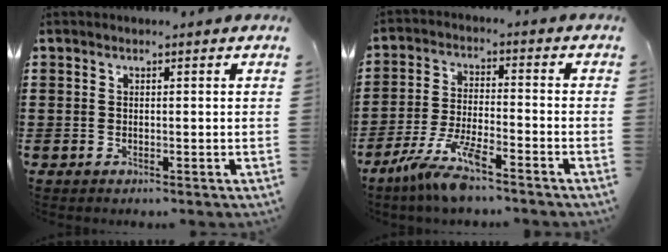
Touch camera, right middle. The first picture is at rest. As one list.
[{"total": 7.9, "force": [-6.2, 0.5, 4.8], "torque": [-0.108, -0.017, -0.120]}]